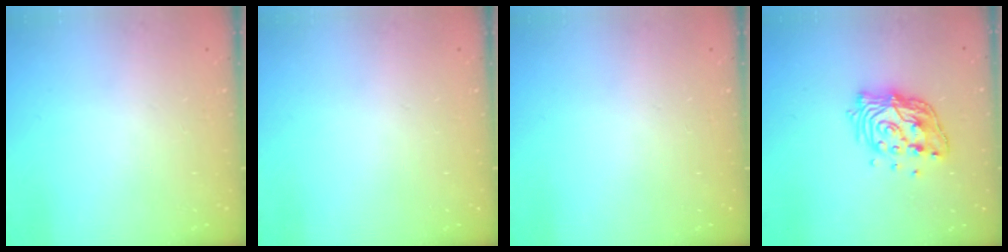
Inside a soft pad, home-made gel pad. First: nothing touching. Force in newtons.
{"total": 0.0}
{"total": 0.0}
{"total": 14.4, "press": 14.3, "slide": 1.0}